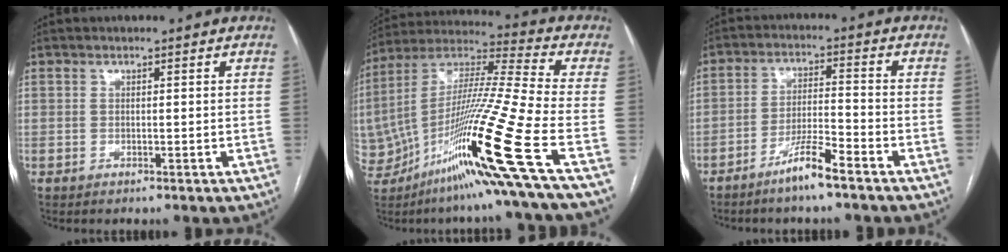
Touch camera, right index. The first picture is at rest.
{"total": 20.2, "force": [-7.9, -1.9, 18.4], "torque": [-0.371, -0.015, -0.150]}
{"total": 6.4, "force": [-4.7, 0.1, 4.4], "torque": [-0.084, -0.006, -0.091]}